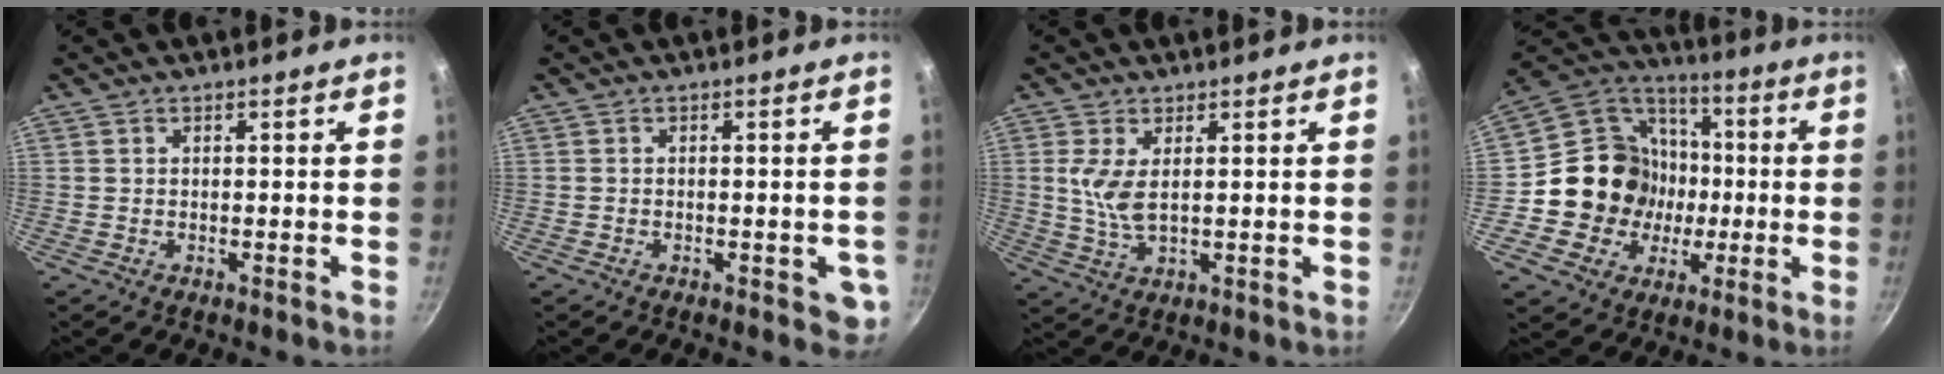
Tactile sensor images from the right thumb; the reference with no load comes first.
{"total": 4.2, "force": [-1.3, 2.1, 3.4], "torque": [-0.022, 0.003, -0.015]}
{"total": 5.5, "force": [1.3, 2.3, 4.8], "torque": [-0.102, -0.008, 0.031]}
{"total": 17.7, "force": [-1.7, 16.5, 6.1], "torque": [-0.067, 0.031, -0.028]}